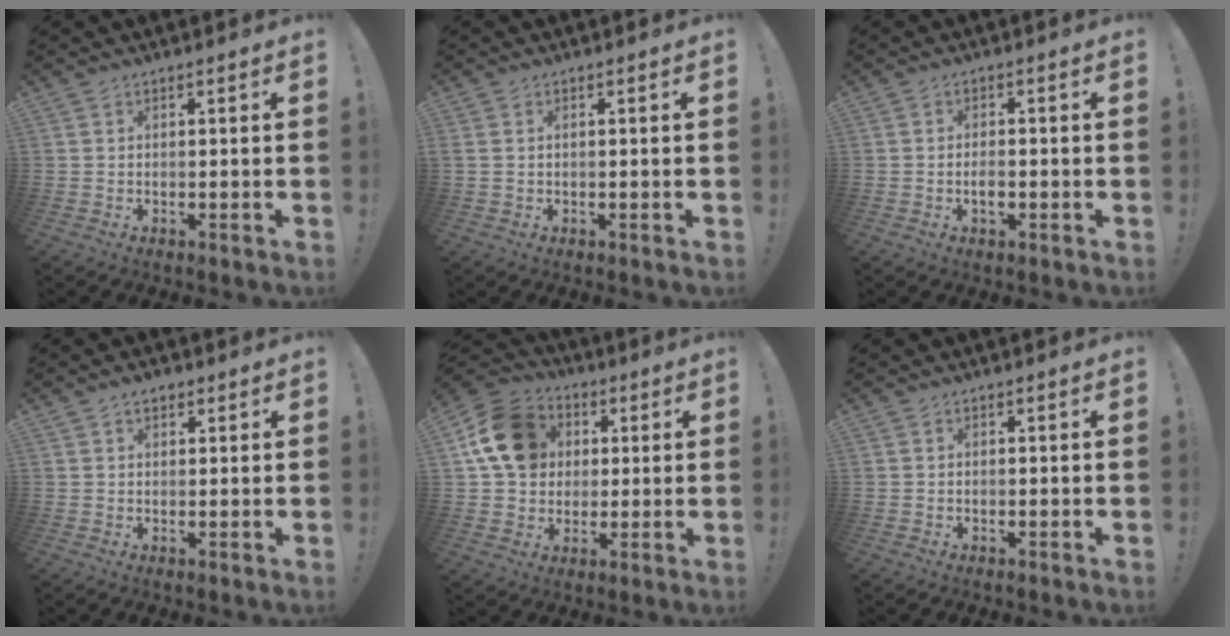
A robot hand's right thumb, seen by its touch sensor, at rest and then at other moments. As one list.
[{"total": 0.9, "force": [0.4, 0.6, 0.6], "torque": [-0.019, 0.005, 0.007]}, {"total": 2.5, "force": [-1.0, 0.9, 2.1], "torque": [-0.028, 0.000, -0.018]}, {"total": 2.6, "force": [1.4, 1.6, 1.5], "torque": [-0.018, -0.003, 0.025]}, {"total": 16.6, "force": [4.4, 13.6, 8.5], "torque": [-0.123, -0.003, 0.091]}, {"total": 0.0}]